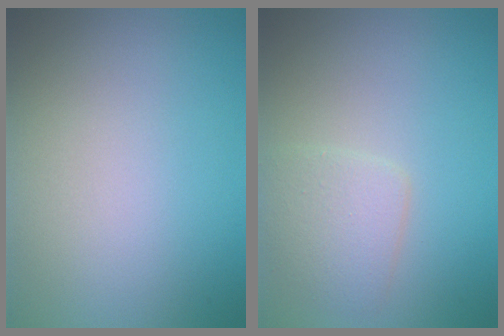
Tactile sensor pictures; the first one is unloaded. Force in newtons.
{"total": 2.5, "press": 2.5, "slide": 0.1}